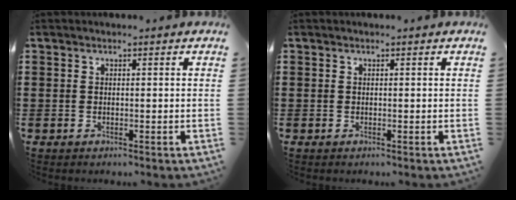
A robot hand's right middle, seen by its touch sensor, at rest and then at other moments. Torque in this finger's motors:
{"motor_torque": [-0.10, 0.04, 0.01, 0.01]}